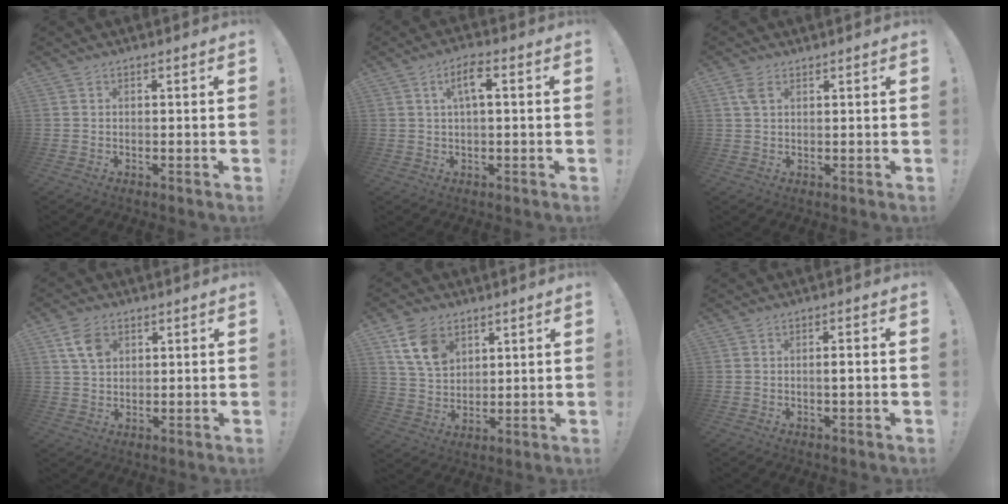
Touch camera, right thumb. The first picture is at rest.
{"total": 5.6, "force": [1.4, 1.7, 5.2], "torque": [-0.095, 0.008, 0.019]}
{"total": 3.2, "force": [1.8, 1.5, 2.1], "torque": [-0.044, 0.000, 0.034]}
{"total": 7.4, "force": [3.2, 5.3, 4.1], "torque": [-0.072, -0.002, 0.063]}
{"total": 12.0, "force": [6.0, 8.6, 6.0], "torque": [-0.111, -0.011, 0.123]}
{"total": 1.9, "force": [-0.6, -0.1, 1.8], "torque": [-0.032, 0.002, -0.013]}